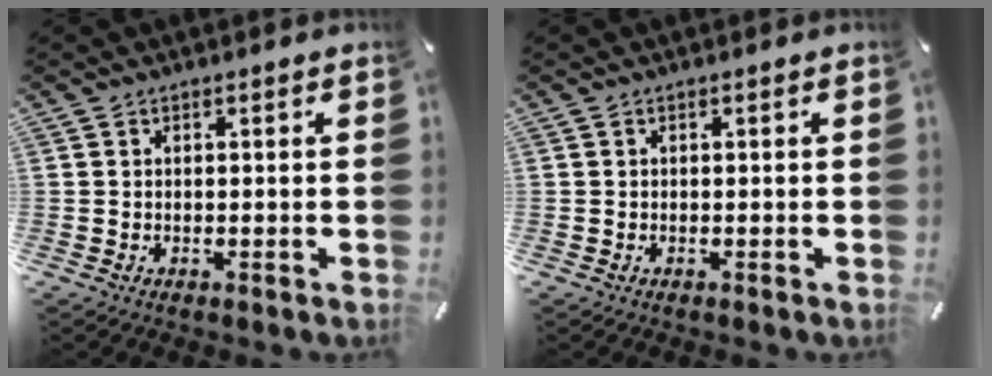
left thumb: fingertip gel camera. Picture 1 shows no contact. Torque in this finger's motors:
{"motor_torque": [0.00, 0.00, 0.00, 0.00, -0.01]}